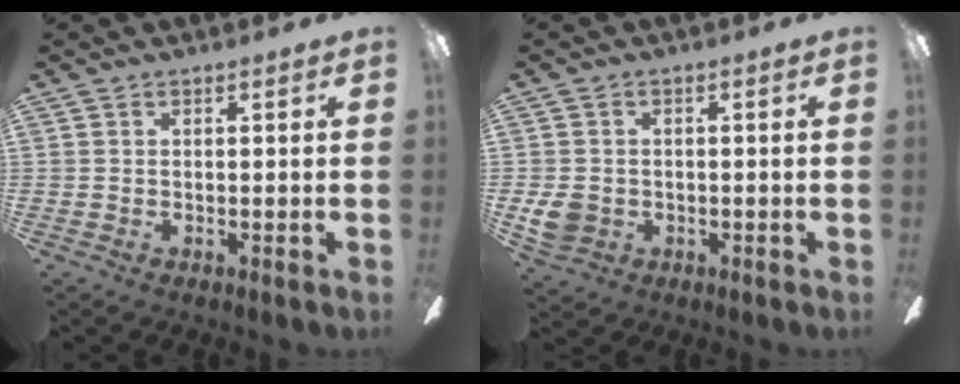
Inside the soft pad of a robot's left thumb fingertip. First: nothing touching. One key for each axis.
{"total": 5.6, "fx": -0.7, "fy": 5.0, "fz": 2.3, "tx": -0.046, "ty": 0.005, "tz": -0.013}